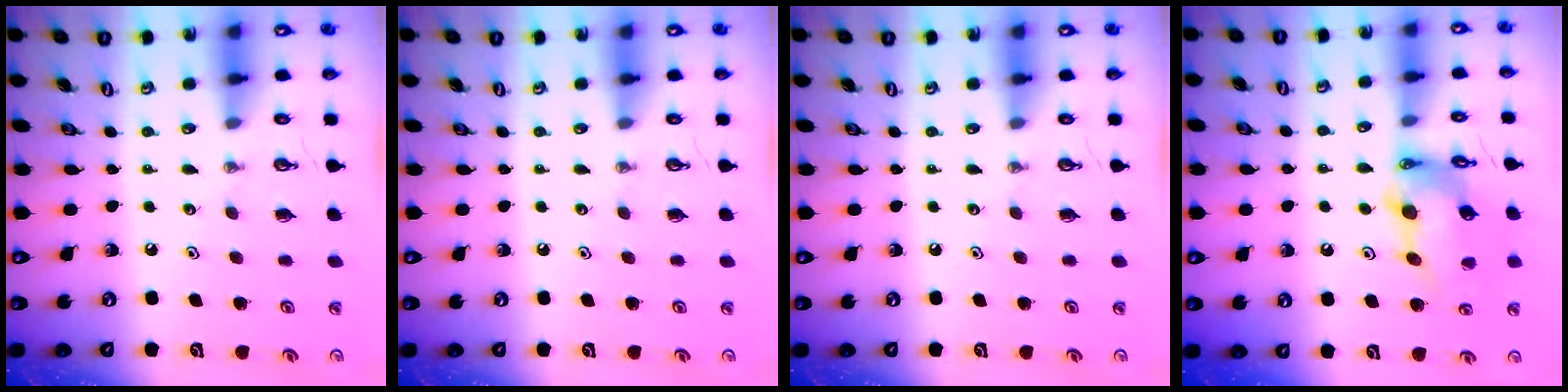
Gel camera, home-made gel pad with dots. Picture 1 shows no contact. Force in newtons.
{"total": 0.0}
{"total": 0.0}
{"total": 15.7, "press": 15.6, "slide": 2.0}